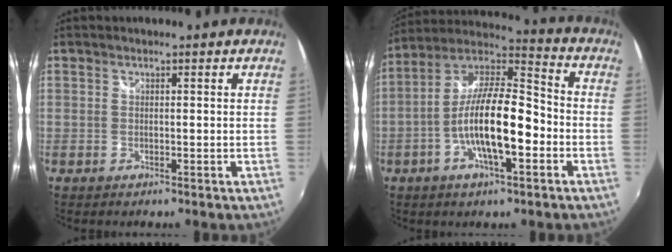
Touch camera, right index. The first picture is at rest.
{"total": 15.7, "force": [-4.3, 4.7, 14.4], "torque": [-0.271, 0.002, -0.083]}